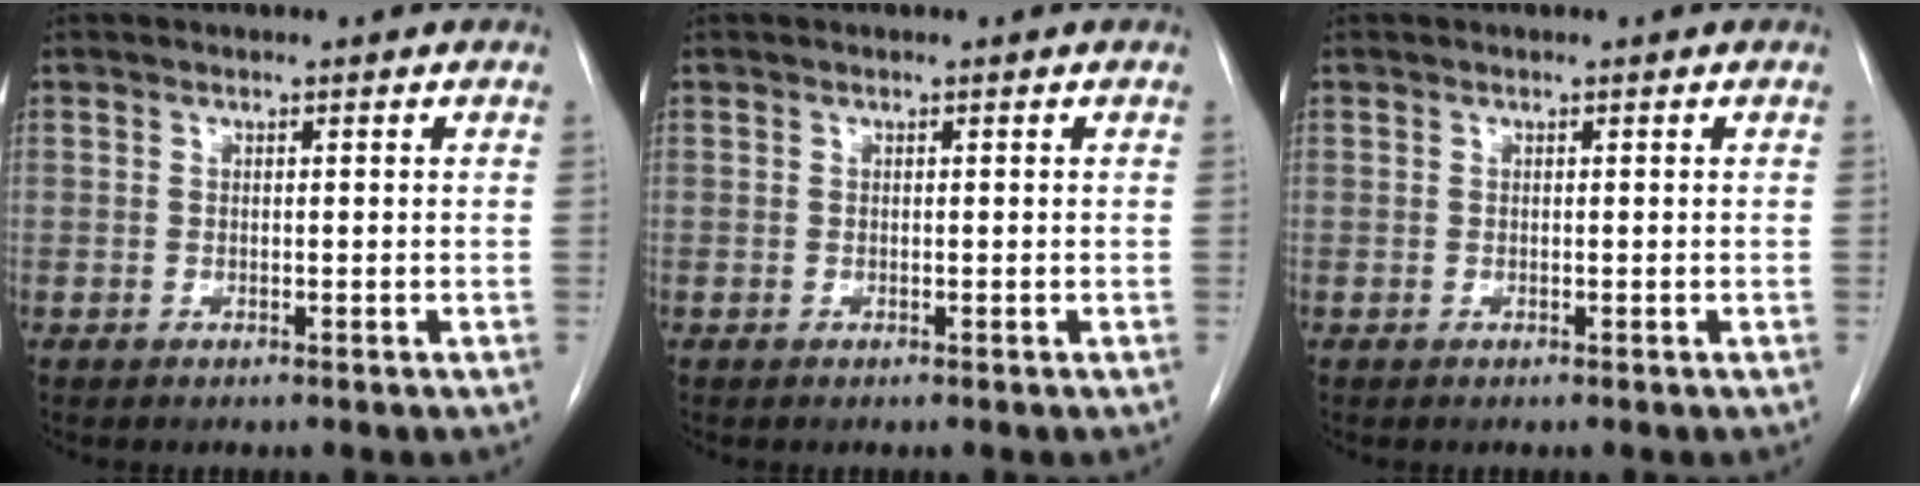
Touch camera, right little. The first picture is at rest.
{"total": 0.0}
{"total": 0.0}